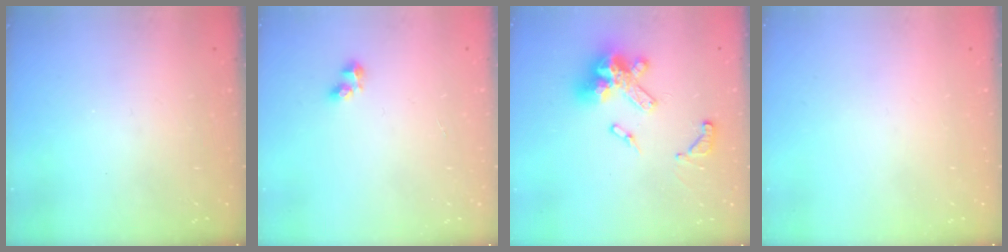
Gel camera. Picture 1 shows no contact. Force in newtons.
{"total": 3.4, "press": 3.2, "slide": 1.2}
{"total": 16.1, "press": 16.0, "slide": 2.0}
{"total": 0.0}